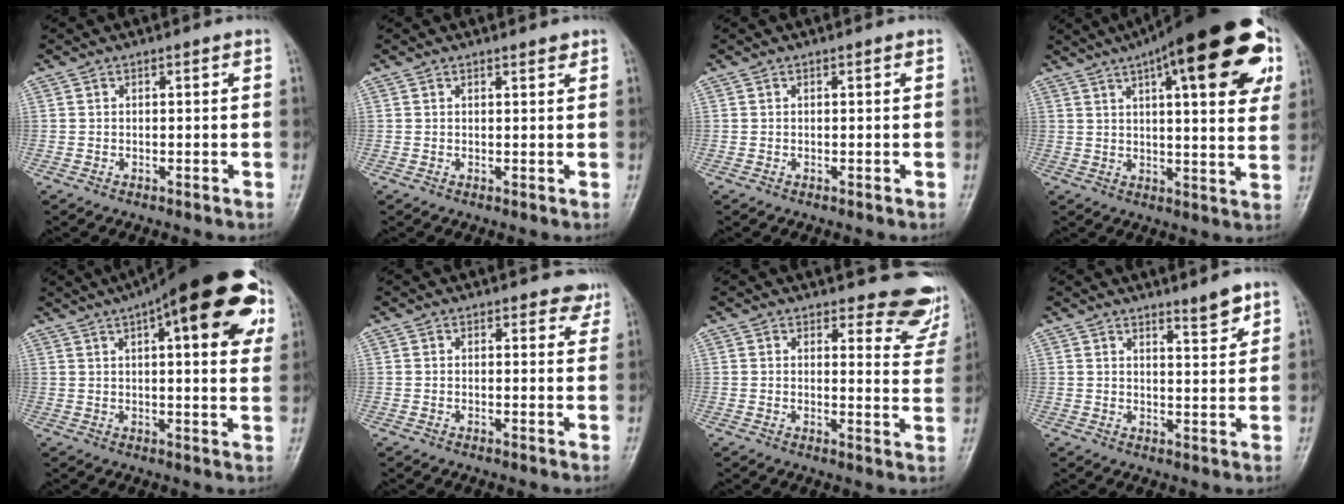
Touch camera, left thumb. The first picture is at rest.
{"total": 1.2, "force": [1.0, 0.4, 0.6], "torque": [-0.006, -0.006, 0.013]}
{"total": 0.0}
{"total": 26.3, "force": [12.0, 8.1, 21.9], "torque": [-0.284, 0.000, 0.162]}
{"total": 23.5, "force": [10.1, 7.7, 19.8], "torque": [-0.252, 0.006, 0.132]}
{"total": 3.5, "force": [2.8, 1.9, 0.9], "torque": [0.020, -0.017, 0.021]}
{"total": 9.7, "force": [8.9, 3.3, 1.9], "torque": [0.017, -0.081, 0.076]}
{"total": 4.3, "force": [3.4, 0.8, 2.6], "torque": [-0.028, -0.031, 0.051]}